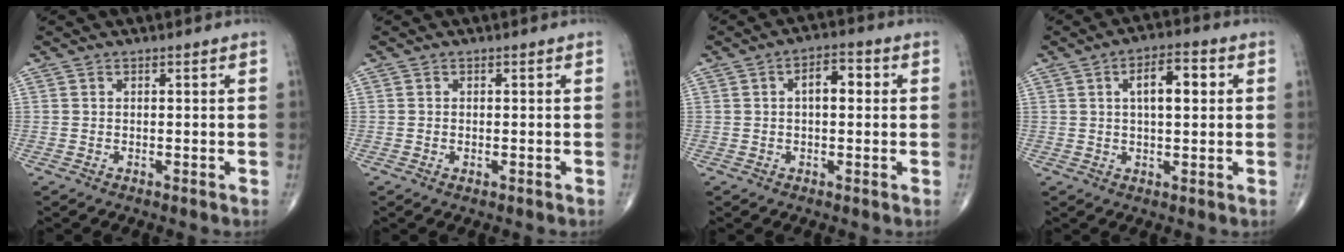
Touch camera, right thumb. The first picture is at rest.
{"total": 0.7, "force": [-0.2, 0.4, 0.5], "torque": [-0.012, 0.001, -0.003]}
{"total": 5.1, "force": [0.8, 2.6, 4.3], "torque": [-0.055, 0.013, 0.006]}
{"total": 7.5, "force": [1.8, 3.1, 6.6], "torque": [-0.090, 0.007, 0.023]}